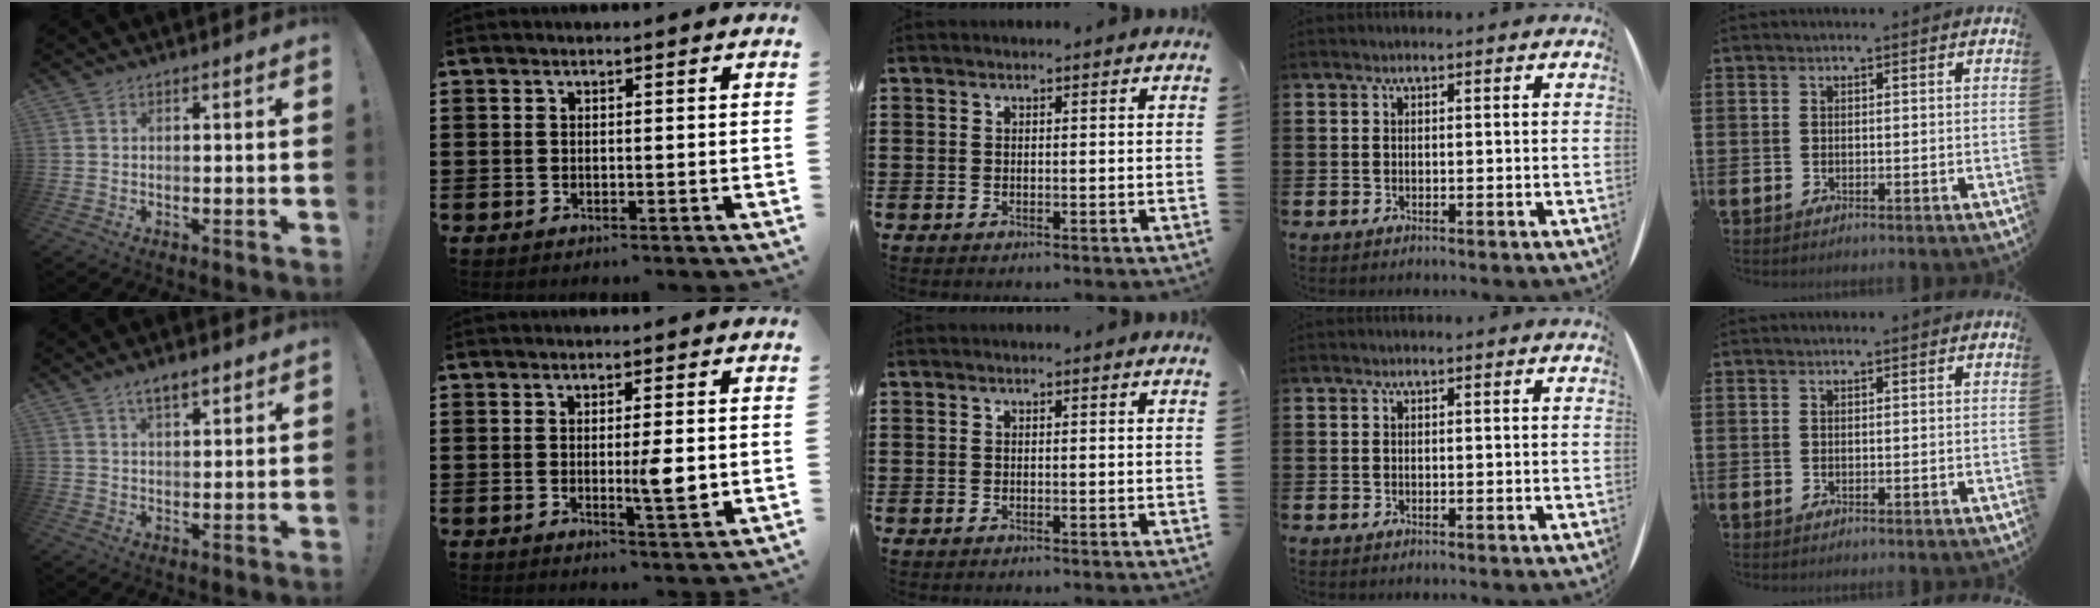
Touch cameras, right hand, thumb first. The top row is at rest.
{"thumb": {"total": 5.3, "force": [3.4, 2.1, 3.4], "torque": [-0.052, -0.012, 0.059]}, "index": {"total": 4.6, "force": [-0.3, 0.6, 4.5], "torque": [-0.070, -0.005, -0.008]}}